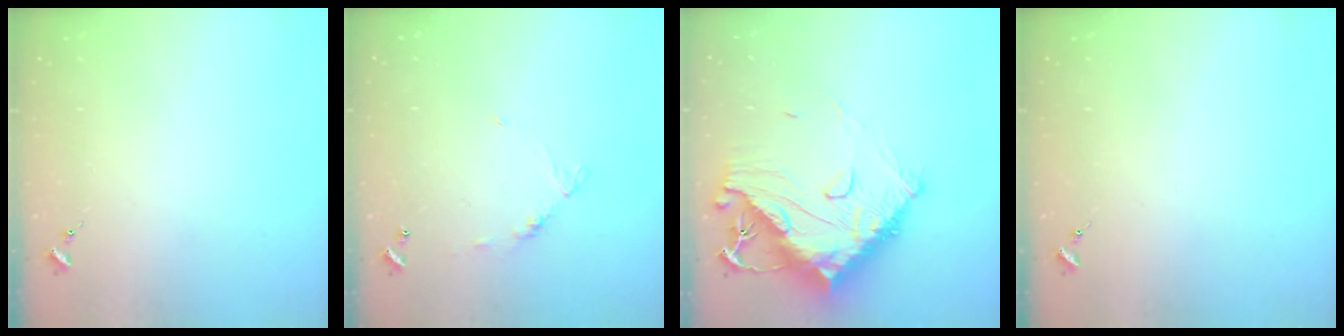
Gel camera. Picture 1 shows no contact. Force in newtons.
{"total": 6.2, "press": 6.2, "slide": 0.4}
{"total": 20.5, "press": 20.4, "slide": 1.8}
{"total": 0.0}